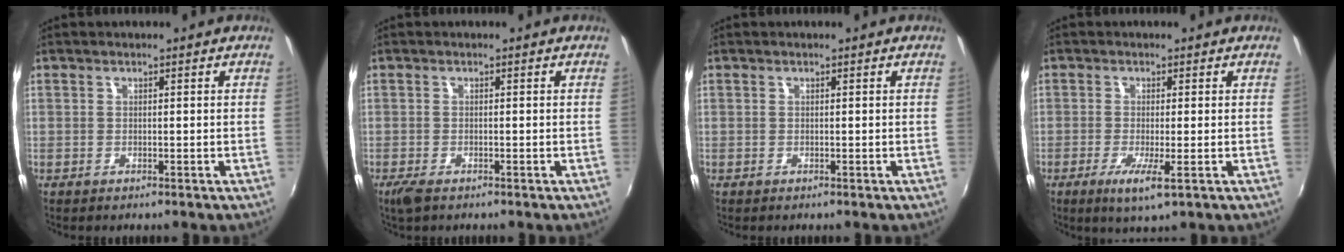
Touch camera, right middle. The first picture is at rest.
{"total": 2.4, "force": [-1.6, 0.8, 1.6], "torque": [-0.034, -0.008, -0.030]}
{"total": 0.0}
{"total": 4.5, "force": [-1.7, 0.1, 4.2], "torque": [-0.089, -0.014, -0.031]}